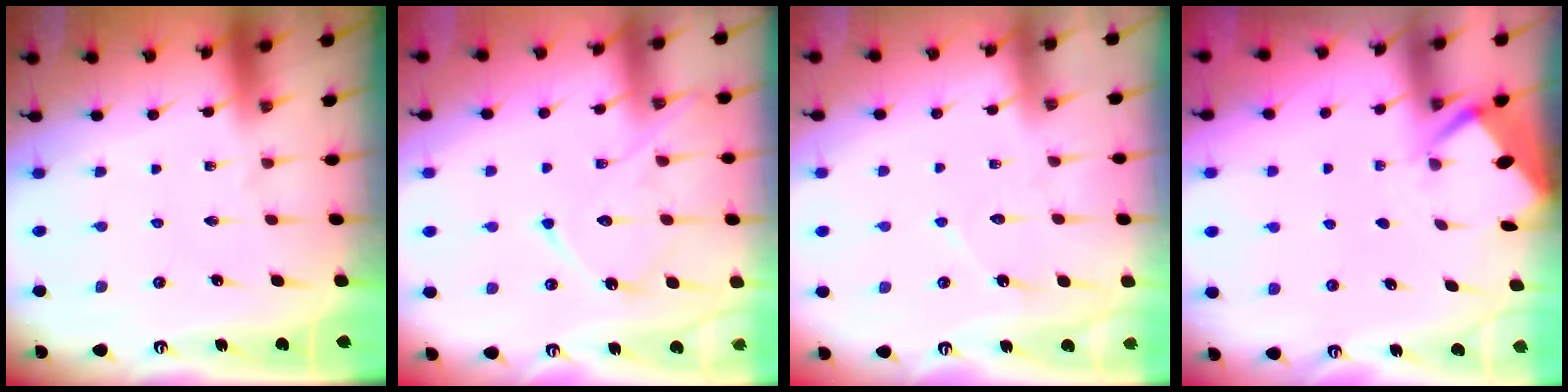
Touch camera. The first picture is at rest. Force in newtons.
{"total": 13.6, "press": 13.5, "slide": 1.2}
{"total": 5.1, "press": 5.1, "slide": 0.2}
{"total": 2.6, "press": 2.6, "slide": 0.4}